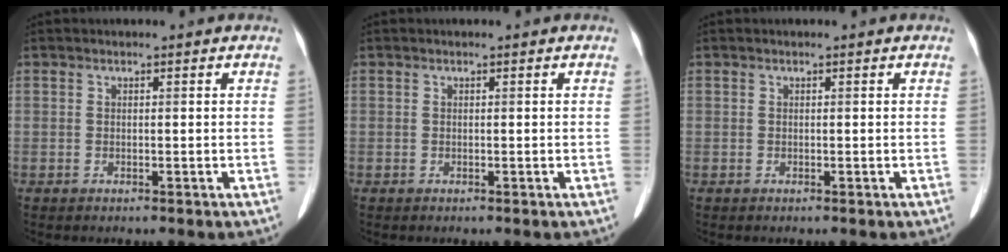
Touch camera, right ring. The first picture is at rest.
{"total": 0.0}
{"total": 0.0}